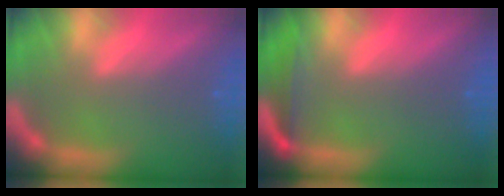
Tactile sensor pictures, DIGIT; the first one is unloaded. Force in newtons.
{"total": 3.0}